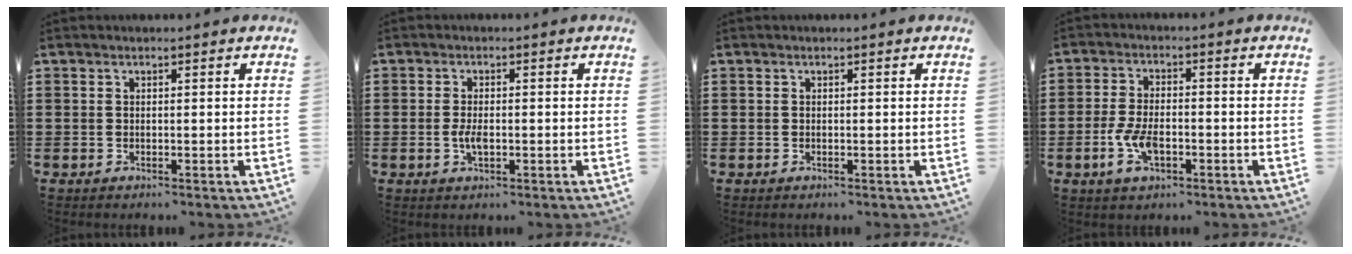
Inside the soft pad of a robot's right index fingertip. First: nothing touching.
{"total": 2.8, "force": [-0.5, 1.0, 2.5], "torque": [-0.056, -0.004, -0.011]}
{"total": 0.0}
{"total": 5.6, "force": [-1.9, 2.8, 4.5], "torque": [-0.111, -0.005, -0.040]}